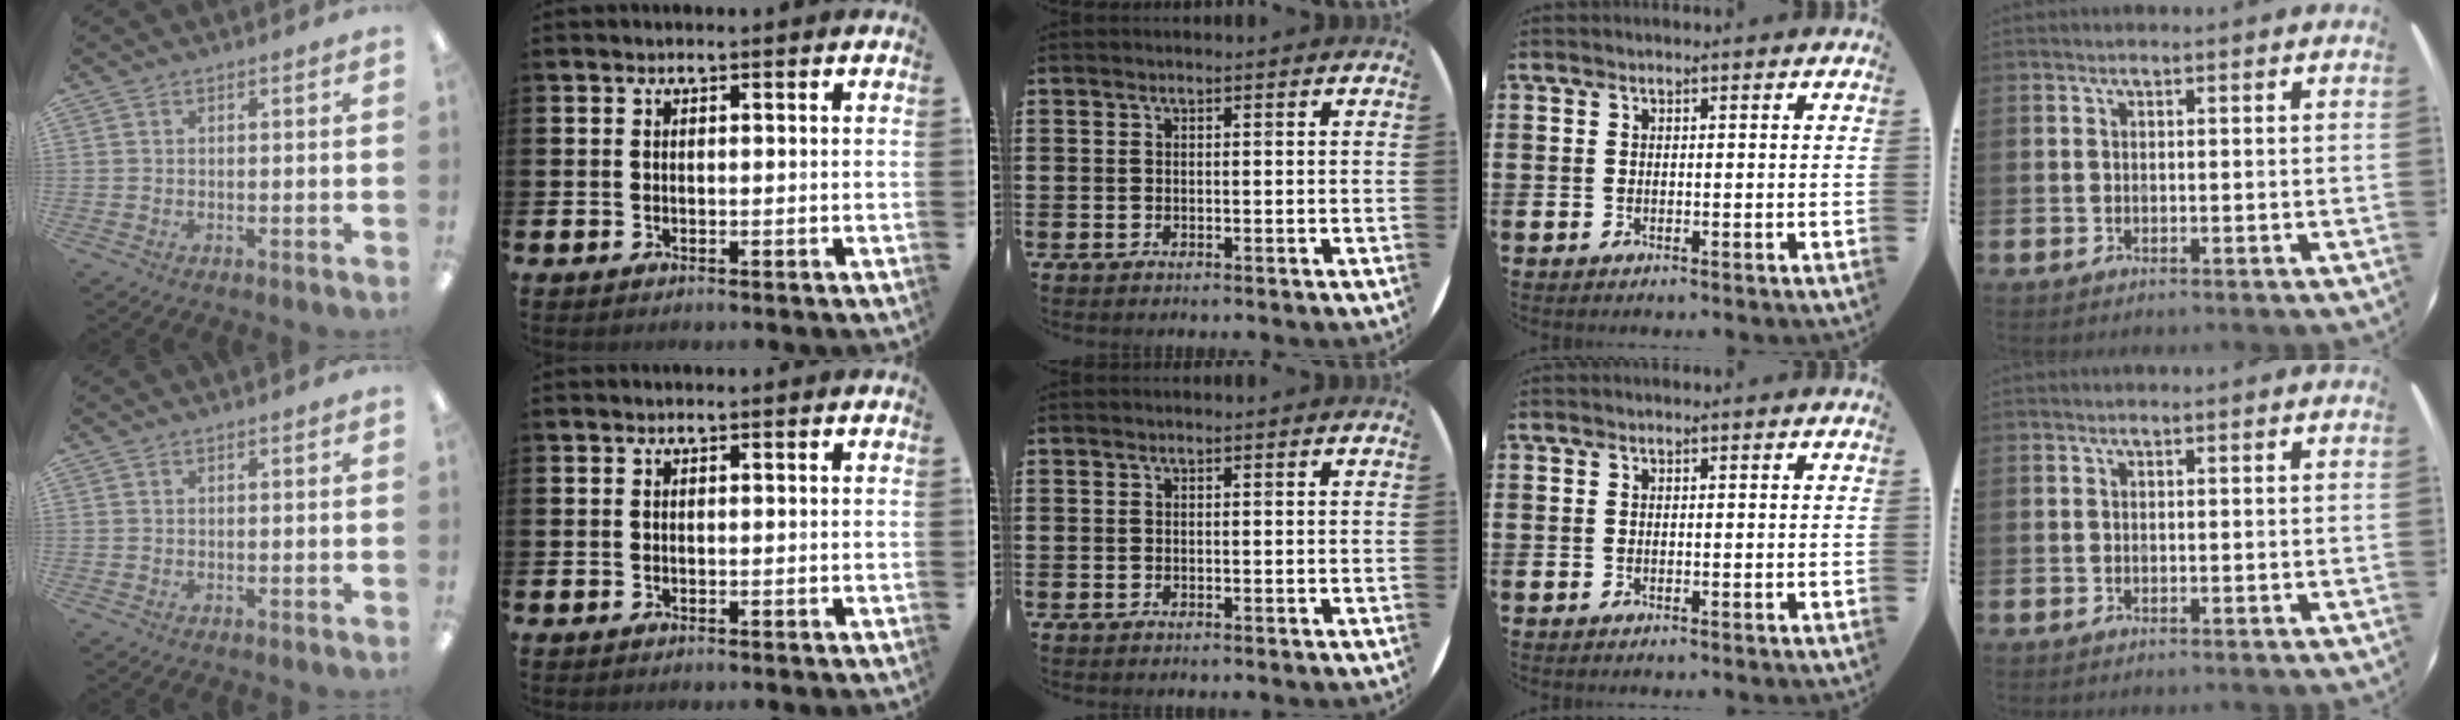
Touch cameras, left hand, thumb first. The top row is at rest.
{}